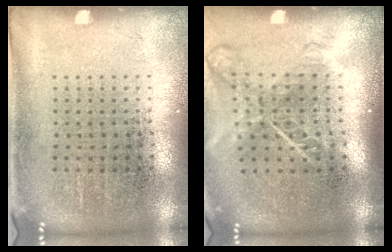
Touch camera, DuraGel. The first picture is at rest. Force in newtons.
{"total": 2.0, "press": 1.4, "slide": 1.3}